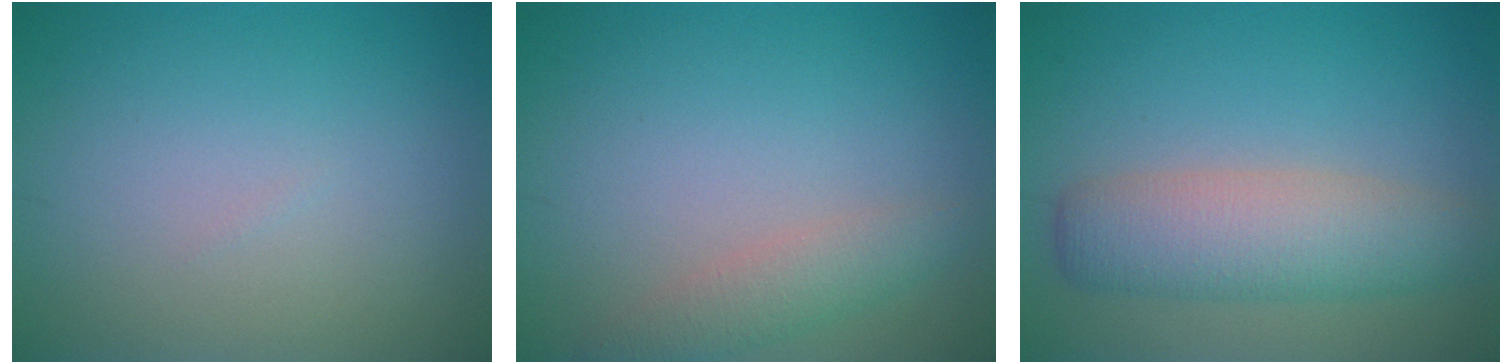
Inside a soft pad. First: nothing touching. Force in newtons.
{"total": 2.3, "press": 2.3, "slide": 0.1}
{"total": 5.5, "press": 5.5, "slide": 0.2}